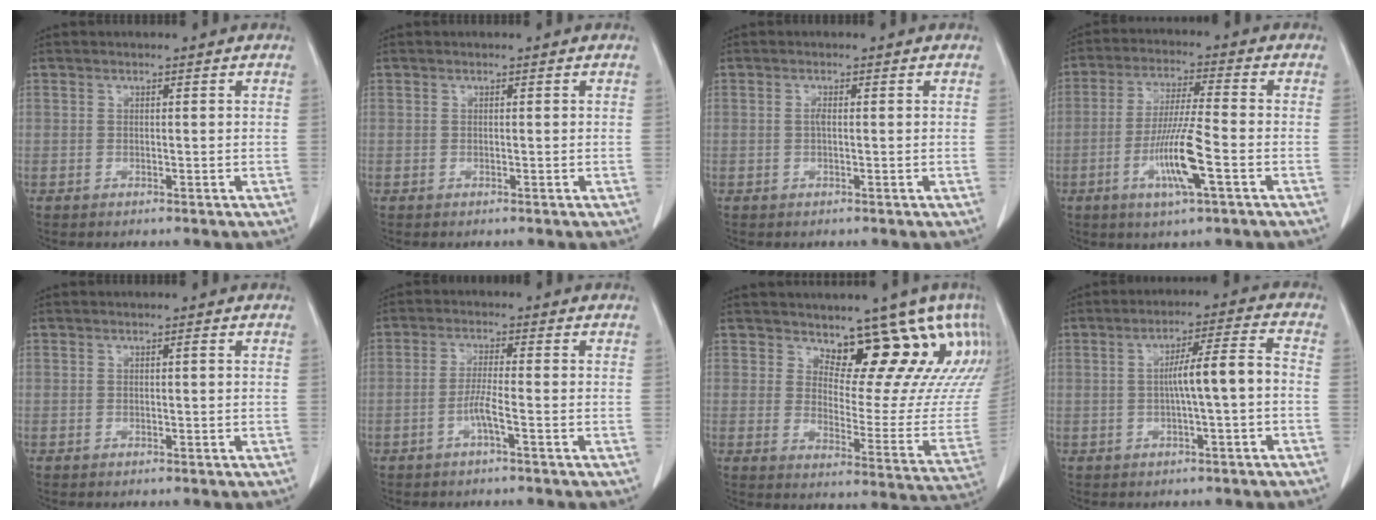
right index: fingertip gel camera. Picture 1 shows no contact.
{"total": 0.0}
{"total": 0.8, "force": [-0.1, 0.1, 0.8], "torque": [-0.018, 0.000, -0.002]}
{"total": 9.9, "force": [-3.4, 0.2, 9.3], "torque": [-0.180, -0.012, -0.067]}
{"total": 0.0}
{"total": 3.3, "force": [-1.6, -0.3, 2.9], "torque": [-0.058, 0.002, -0.034]}
{"total": 16.5, "force": [12.3, 5.6, 9.4], "torque": [-0.090, -0.029, 0.141]}
{"total": 6.7, "force": [-0.9, -0.1, 6.6], "torque": [-0.108, 0.019, -0.011]}